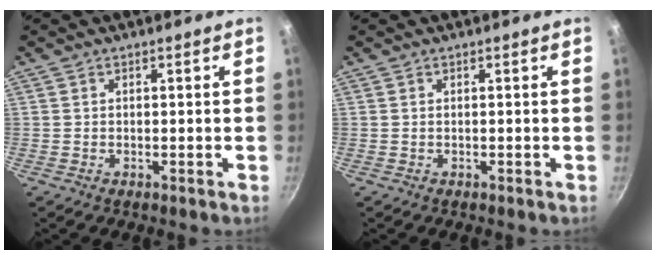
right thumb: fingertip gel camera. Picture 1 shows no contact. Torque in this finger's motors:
{"motor_torque": [-0.04, 0.04, -0.03, 0.00, 0.00]}